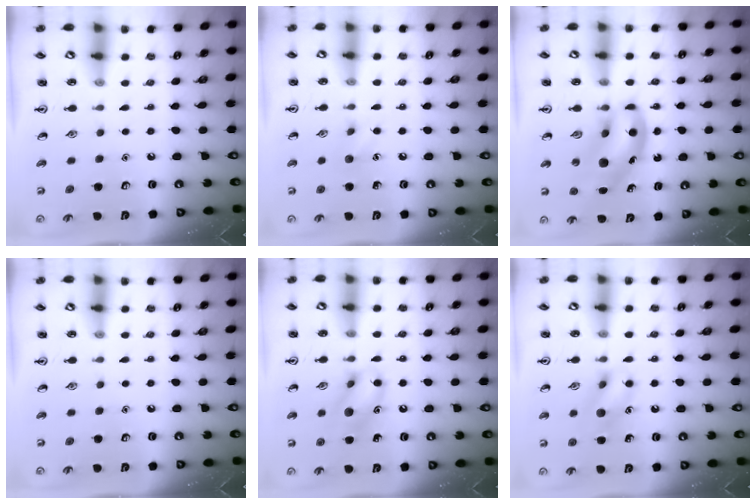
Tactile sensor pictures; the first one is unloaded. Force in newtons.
{"total": 6.0, "press": 5.7, "slide": 1.9}
{"total": 11.5, "press": 11.0, "slide": 3.1}
{"total": 0.0}
{"total": 10.6, "press": 10.5, "slide": 1.4}
{"total": 10.9, "press": 10.8, "slide": 1.0}